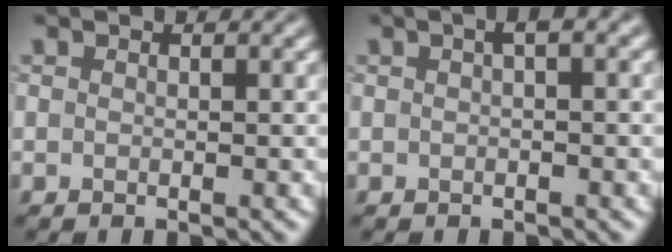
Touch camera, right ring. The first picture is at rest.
{"total": 1.2, "force": [0.3, 0.3, 1.1], "torque": [-0.020, 0.011, 0.005]}